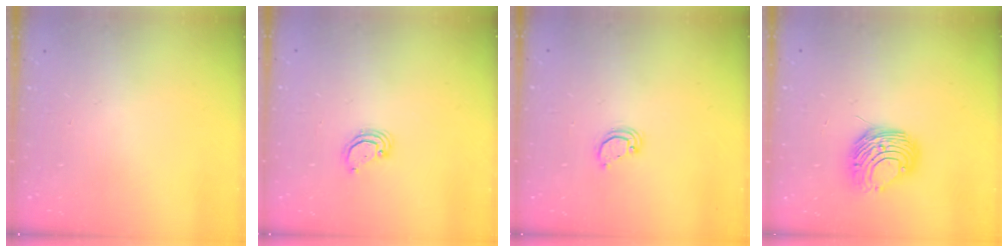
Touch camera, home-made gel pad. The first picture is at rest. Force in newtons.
{"total": 3.1, "press": 3.1, "slide": 0.2}
{"total": 3.2, "press": 3.1, "slide": 0.3}
{"total": 10.3, "press": 10.2, "slide": 1.1}